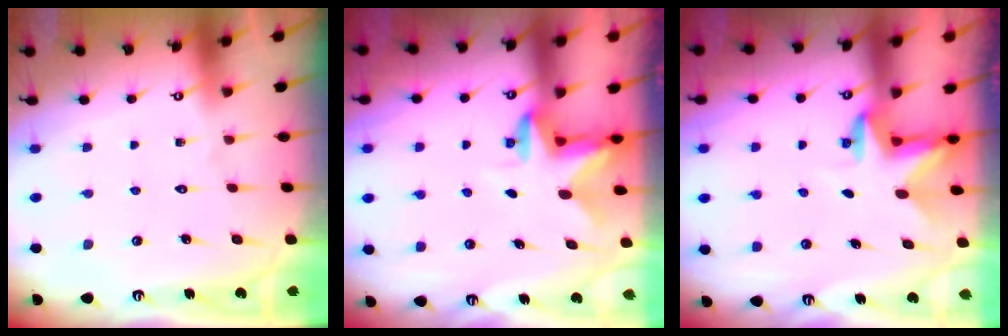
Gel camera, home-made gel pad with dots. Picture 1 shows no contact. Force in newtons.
{"total": 2.6, "press": 2.6, "slide": 0.4}
{"total": 2.9, "press": 2.9, "slide": 0.1}